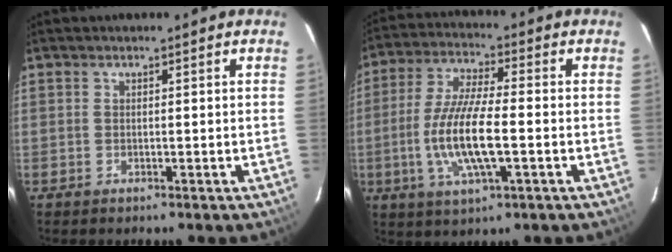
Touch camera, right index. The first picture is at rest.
{"total": 12.6, "force": [-2.7, 3.1, 11.9], "torque": [-0.245, -0.006, -0.053]}